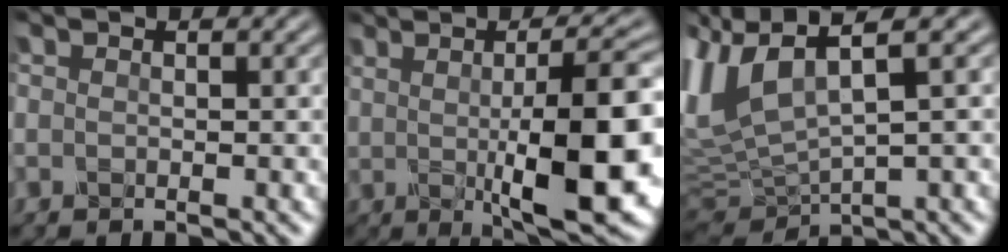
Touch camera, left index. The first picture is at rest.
{"total": 13.1, "force": [-0.1, 3.2, 12.7], "torque": [-0.149, 0.001, 0.005]}
{"total": 9.0, "force": [3.3, 3.8, 7.5], "torque": [-0.182, 0.009, 0.063]}